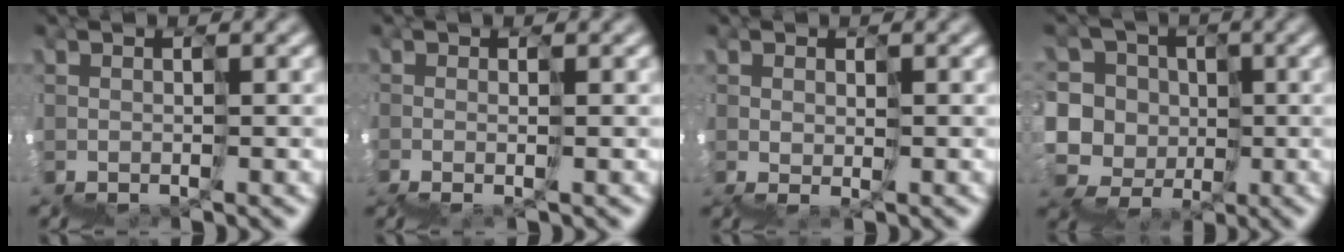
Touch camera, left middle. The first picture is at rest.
{"total": 2.2, "force": [-0.3, 0.8, 2.0], "torque": [-0.002, -0.002, -0.006]}
{"total": 1.0, "force": [0.0, 0.9, 0.4], "torque": [-0.003, 0.004, 0.004]}
{"total": 6.5, "force": [-1.1, 6.1, -1.9], "torque": [0.018, 0.043, -0.059]}